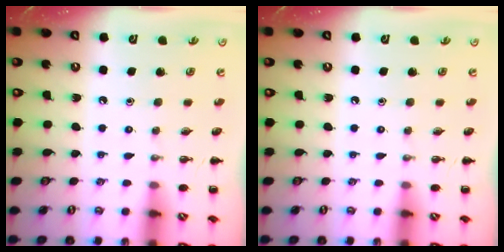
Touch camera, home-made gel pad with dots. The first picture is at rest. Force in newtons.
{"total": 0.0}